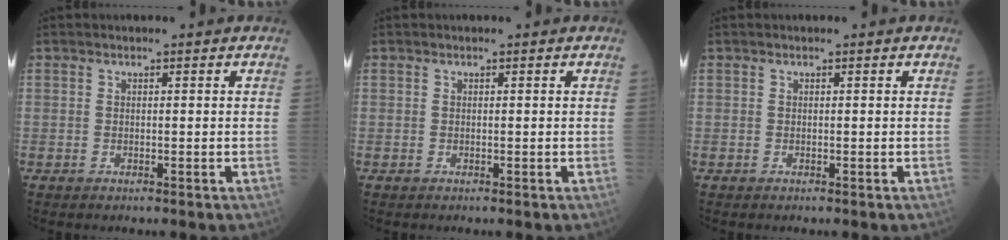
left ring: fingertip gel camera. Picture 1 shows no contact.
{"total": 0.0}
{"total": 0.0}